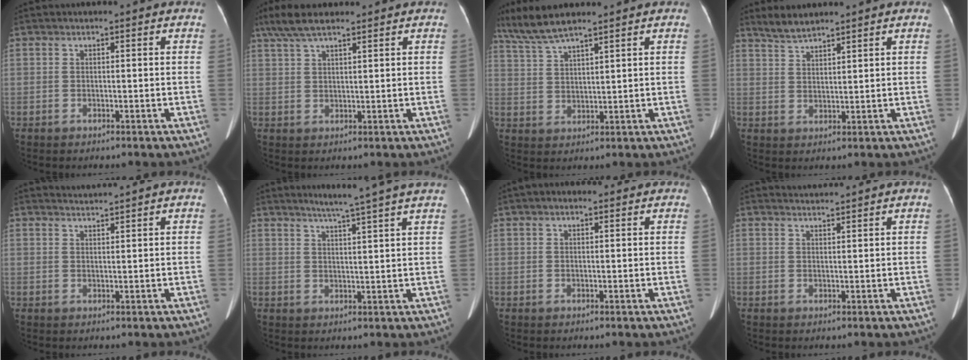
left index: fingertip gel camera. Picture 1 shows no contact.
{"total": 6.7, "force": [5.2, 1.3, 4.1], "torque": [-0.086, 0.029, 0.096]}
{"total": 7.3, "force": [6.2, 0.3, 3.9], "torque": [-0.088, 0.020, 0.122]}
{"total": 3.6, "force": [3.4, 0.3, 1.1], "torque": [-0.029, 0.010, 0.069]}
{"total": 1.6, "force": [1.4, -0.7, -0.3], "torque": [-0.001, 0.001, 0.032]}
{"total": 7.6, "force": [6.2, -1.8, 4.1], "torque": [-0.060, 0.004, 0.081]}
{"total": 1.4, "force": [0.8, 0.8, 0.8], "torque": [-0.019, 0.018, 0.009]}
{"total": 1.5, "force": [1.3, -0.5, -0.5], "torque": [0.000, 0.004, 0.029]}